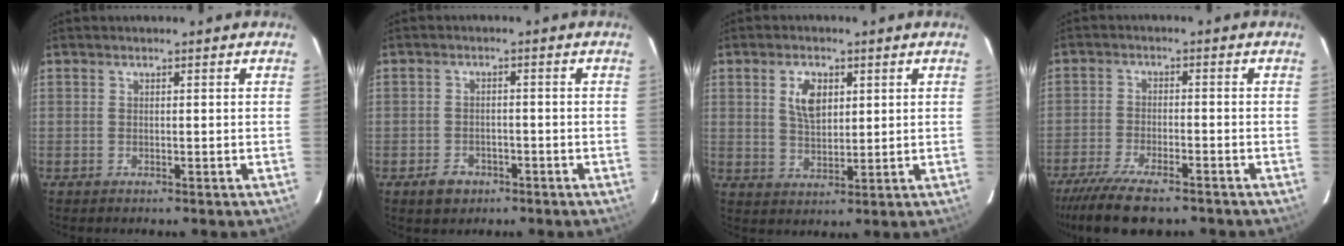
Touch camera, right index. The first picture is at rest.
{"total": 4.2, "force": [-2.5, 3.1, 1.4], "torque": [-0.035, 0.008, -0.032]}
{"total": 5.9, "force": [2.1, 3.3, 4.4], "torque": [-0.081, 0.006, 0.043]}
{"total": 11.9, "force": [-9.5, 3.1, 6.5], "torque": [-0.155, -0.035, -0.166]}